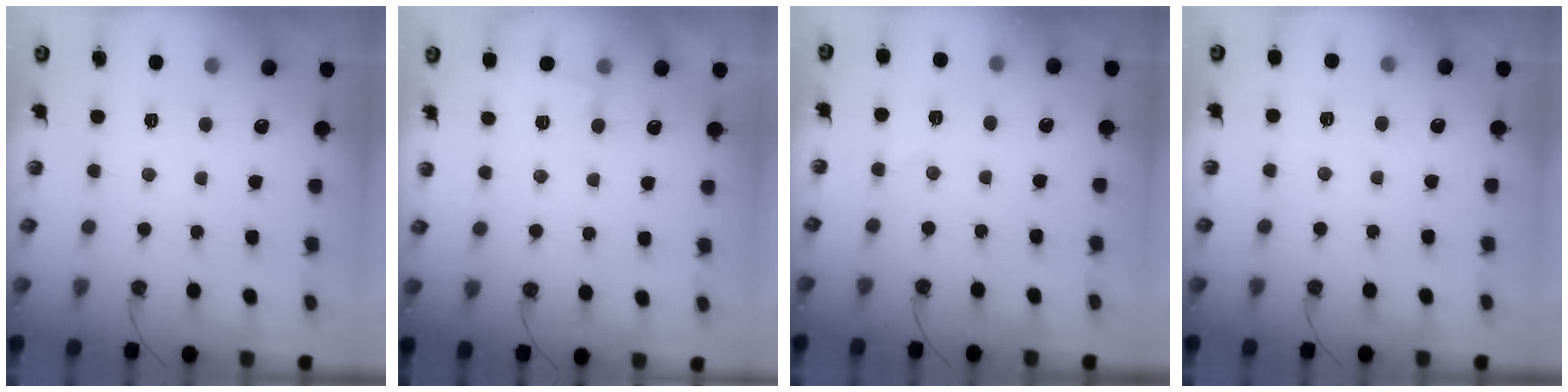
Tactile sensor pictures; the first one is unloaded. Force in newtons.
{"total": 2.5, "press": 2.5, "slide": 0.4}
{"total": 4.6, "press": 4.4, "slide": 1.2}
{"total": 2.8, "press": 2.7, "slide": 0.9}